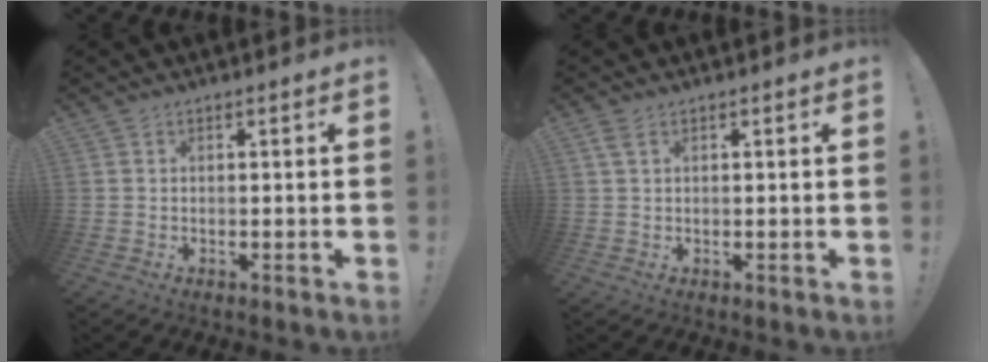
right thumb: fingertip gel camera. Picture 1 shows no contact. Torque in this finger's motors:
{"motor_torque": [0.00, -0.01, 0.11, 0.13, 0.17]}